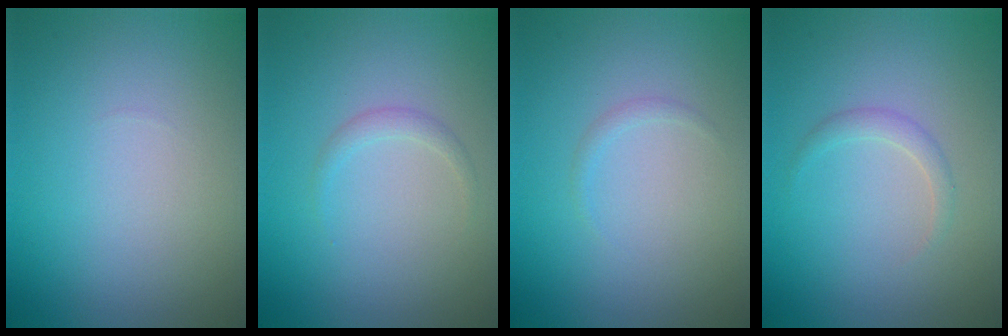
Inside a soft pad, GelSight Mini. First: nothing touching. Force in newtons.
{"total": 0.5, "press": 0.5, "slide": 0.1}
{"total": 0.6, "press": 0.6, "slide": 0.1}
{"total": 1.1, "press": 1.1, "slide": 0.1}